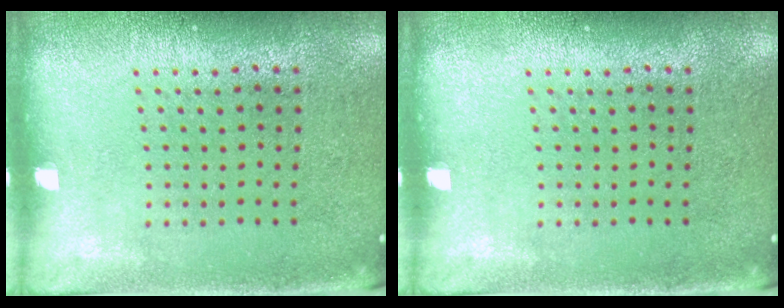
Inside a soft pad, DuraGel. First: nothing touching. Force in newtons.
{"total": 0.0}